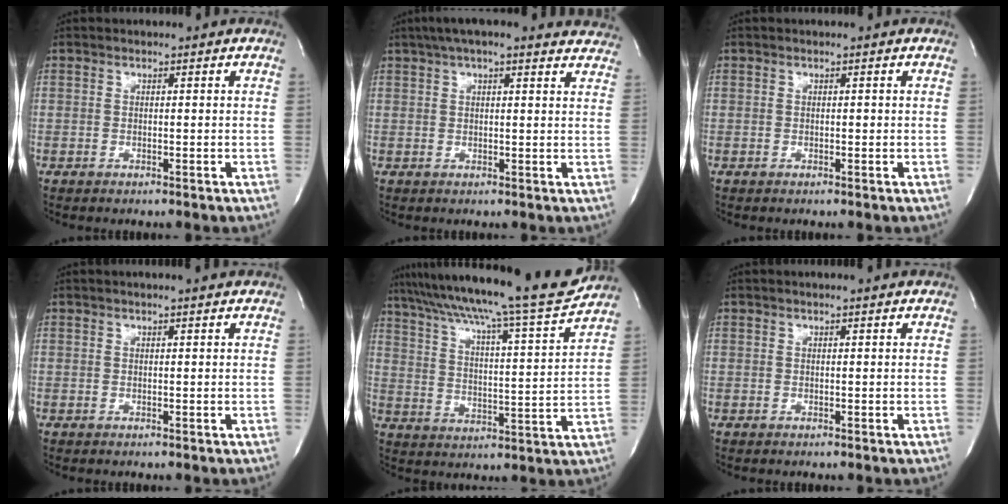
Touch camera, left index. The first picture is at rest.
{"total": 15.6, "force": [13.6, 2.9, 7.1], "torque": [-0.103, 0.042, 0.167]}
{"total": 0.0}
{"total": 2.5, "force": [2.2, -0.4, 1.2], "torque": [-0.017, 0.010, 0.029]}
{"total": 22.0, "force": [19.4, -1.0, 10.3], "torque": [-0.179, -0.029, 0.286]}
{"total": 1.6, "force": [1.4, -0.3, 0.6], "torque": [-0.012, 0.005, 0.020]}